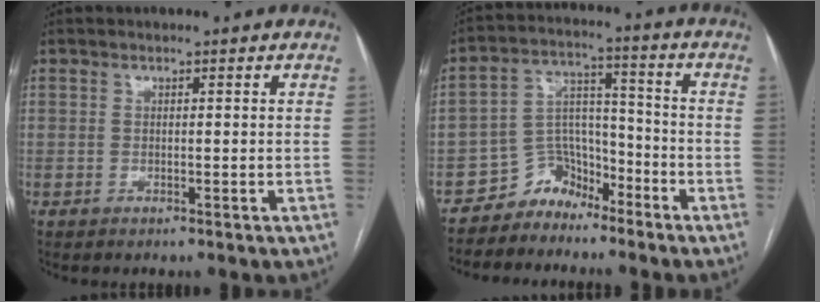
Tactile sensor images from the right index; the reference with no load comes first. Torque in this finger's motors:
{"motor_torque": [-2.14, 0.00, -1.05, -0.21]}